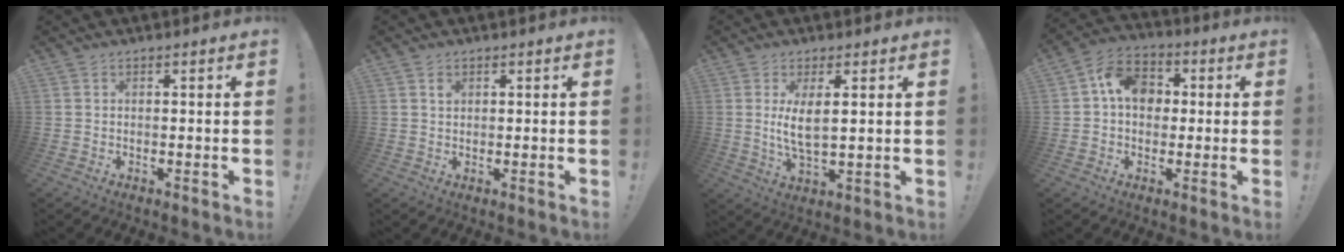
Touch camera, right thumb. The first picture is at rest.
{"total": 1.0, "force": [0.6, 0.8, 0.3], "torque": [0.004, -0.004, 0.009]}
{"total": 7.1, "force": [1.7, 2.0, 6.6], "torque": [-0.122, -0.017, 0.027]}
{"total": 10.9, "force": [2.0, 8.5, 6.5], "torque": [-0.097, 0.010, 0.040]}